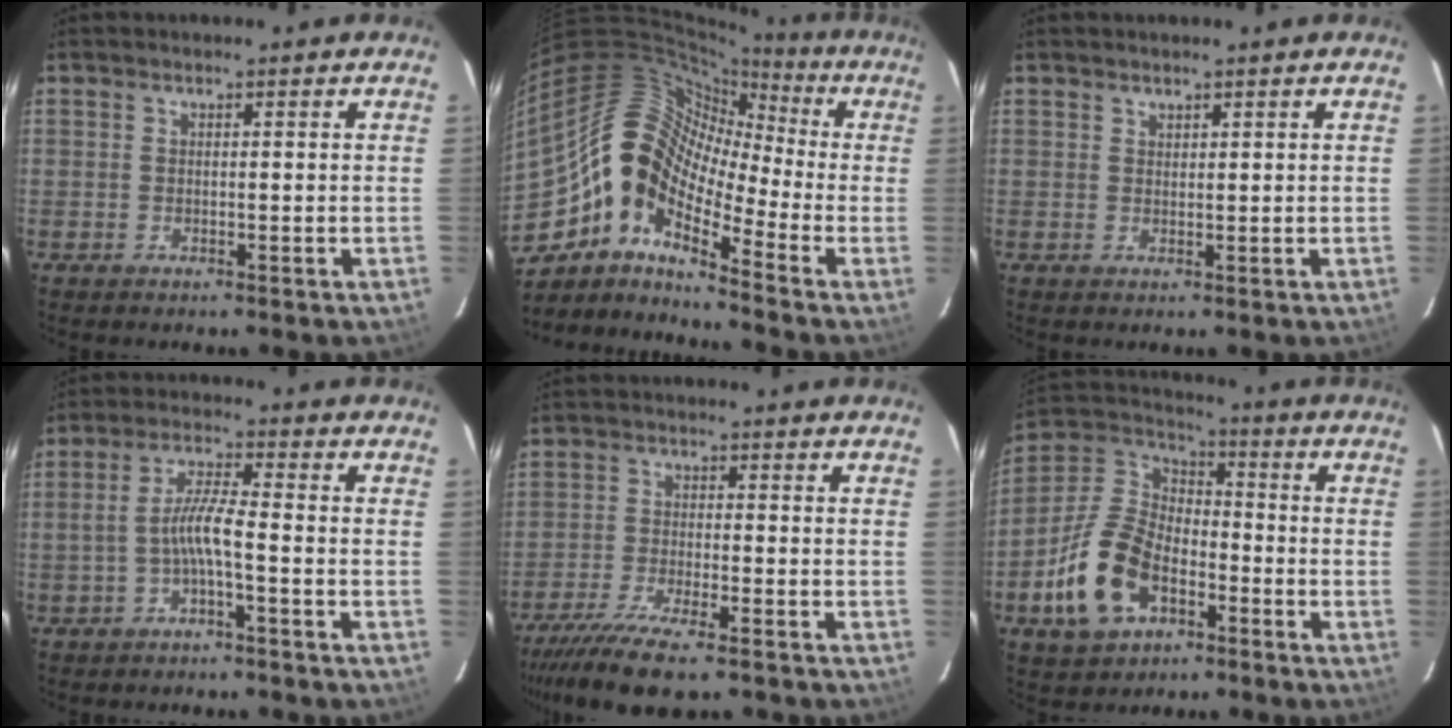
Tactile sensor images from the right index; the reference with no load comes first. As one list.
[{"total": 14.4, "force": [-5.7, 7.3, 11.0], "torque": [-0.180, 0.008, -0.128]}, {"total": 0.9, "force": [0.8, 0.4, 0.1], "torque": [-0.001, 0.002, 0.014]}, {"total": 5.1, "force": [-2.1, 0.2, 4.6], "torque": [-0.101, 0.011, -0.036]}, {"total": 11.0, "force": [-8.7, 1.9, 6.5], "torque": [-0.155, -0.036, -0.160]}, {"total": 16.0, "force": [-7.0, 9.8, 10.5], "torque": [-0.232, 0.012, -0.127]}]